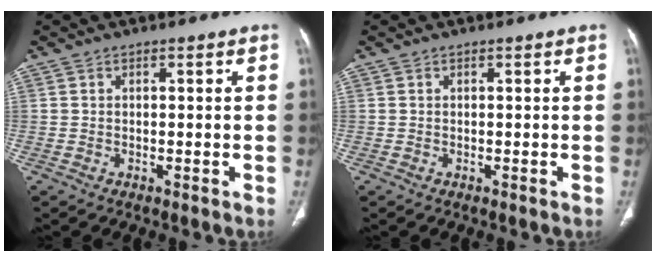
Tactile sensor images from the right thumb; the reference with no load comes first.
{"total": 0.0}